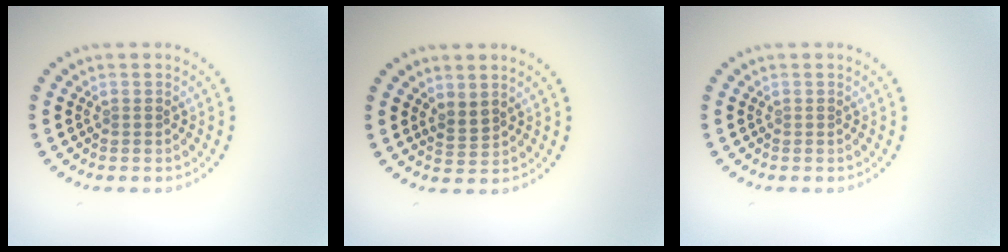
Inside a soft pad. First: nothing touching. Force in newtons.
{"total": 1.6, "press": 1.2, "slide": 1.1}
{"total": 0.0}